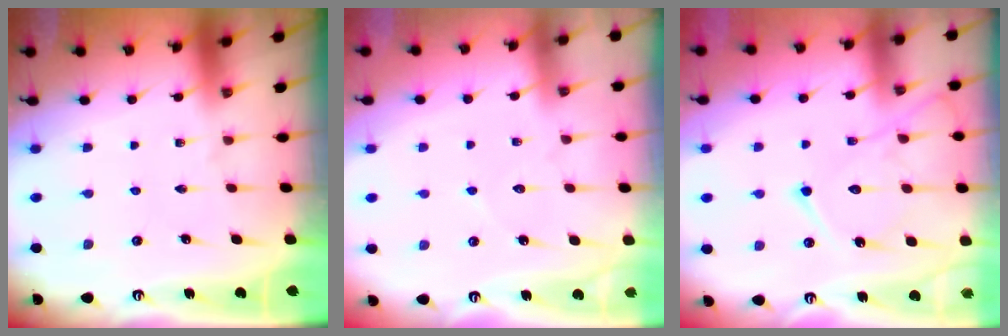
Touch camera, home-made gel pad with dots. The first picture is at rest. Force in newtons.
{"total": 4.9, "press": 4.8, "slide": 0.6}
{"total": 13.9, "press": 13.8, "slide": 1.5}